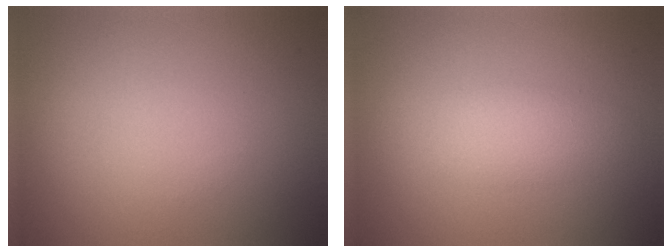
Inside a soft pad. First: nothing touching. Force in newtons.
{"total": 2.4, "press": 2.4, "slide": 0.0}